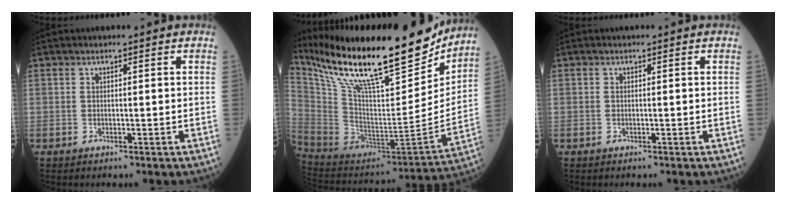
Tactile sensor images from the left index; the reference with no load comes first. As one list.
[{"total": 29.7, "force": [23.8, 5.4, 17.1], "torque": [-0.304, -0.031, 0.377]}, {"total": 0.0}]